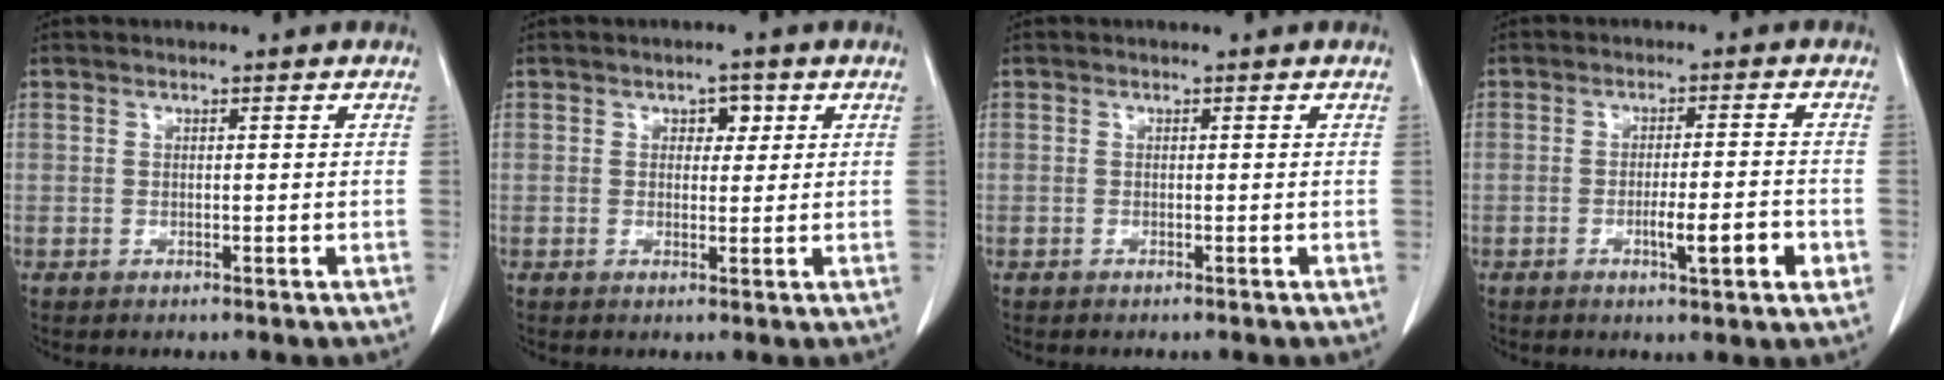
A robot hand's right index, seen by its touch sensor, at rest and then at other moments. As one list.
[{"total": 2.4, "force": [1.0, 1.6, 1.5], "torque": [-0.015, 0.005, 0.012]}, {"total": 0.0}, {"total": 6.0, "force": [-2.1, 0.7, 5.6], "torque": [-0.083, -0.002, -0.029]}]